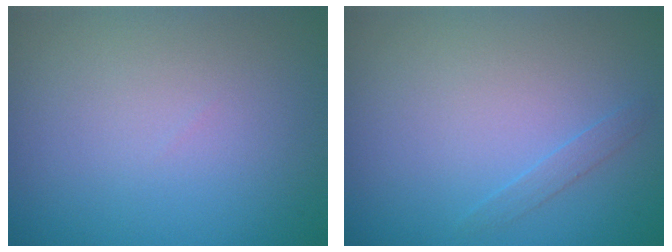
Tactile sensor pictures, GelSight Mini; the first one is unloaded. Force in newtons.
{"total": 0.7, "press": 0.7, "slide": 0.0}